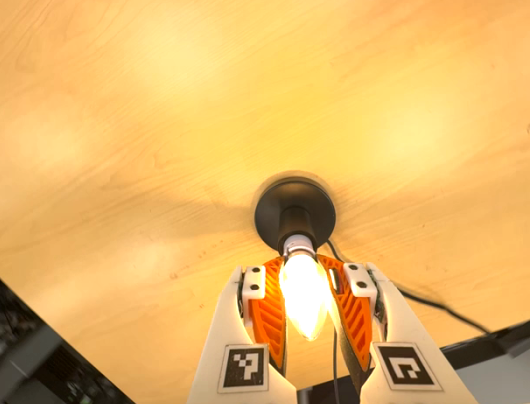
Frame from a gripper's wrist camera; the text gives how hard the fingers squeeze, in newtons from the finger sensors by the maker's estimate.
{"total": 23.4, "left": 24.7, "right": 22.1}